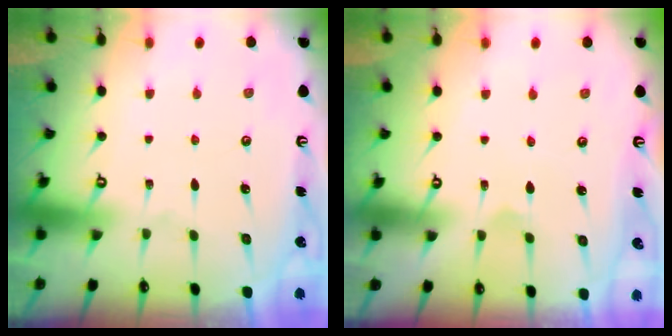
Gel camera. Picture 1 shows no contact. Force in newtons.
{"total": 2.5, "press": 2.5, "slide": 0.1}